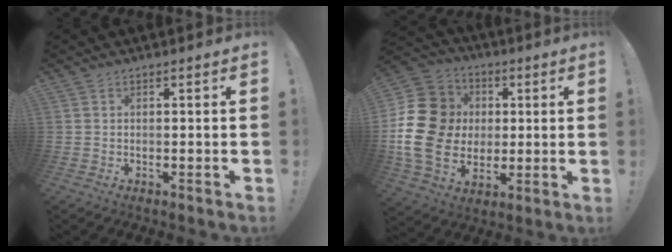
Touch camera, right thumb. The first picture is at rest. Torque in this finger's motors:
{"motor_torque": [2.01, 2.78, 1.03, -0.62, 0.19]}